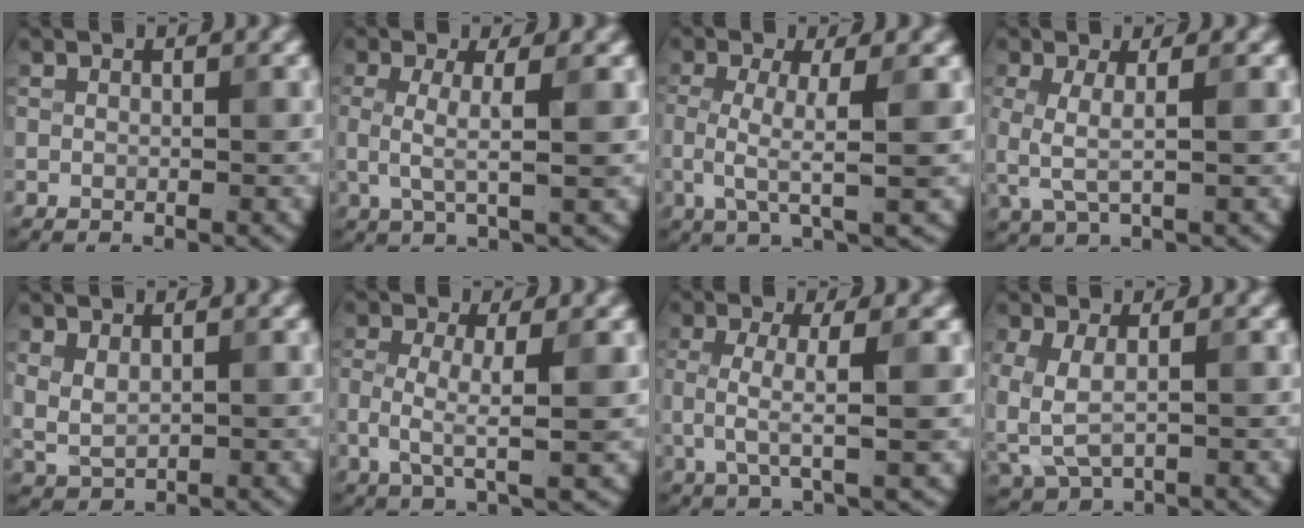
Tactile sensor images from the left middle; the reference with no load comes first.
{"total": 3.3, "force": [-0.1, 0.6, 3.2], "torque": [-0.068, -0.002, -0.002]}
{"total": 4.2, "force": [-0.5, 0.8, 4.1], "torque": [-0.091, -0.006, -0.011]}
{"total": 2.9, "force": [-0.1, 0.8, 2.8], "torque": [-0.067, -0.004, -0.002]}
{"total": 2.0, "force": [0.8, 1.1, 1.4], "torque": [-0.041, -0.002, 0.022]}
{"total": 3.8, "force": [-0.4, 1.0, 3.6], "torque": [-0.084, -0.007, -0.010]}
{"total": 4.1, "force": [-0.3, 0.9, 4.0], "torque": [-0.083, -0.003, -0.008]}
{"total": 3.9, "force": [0.0, 2.4, 3.1], "torque": [-0.089, -0.008, 0.002]}